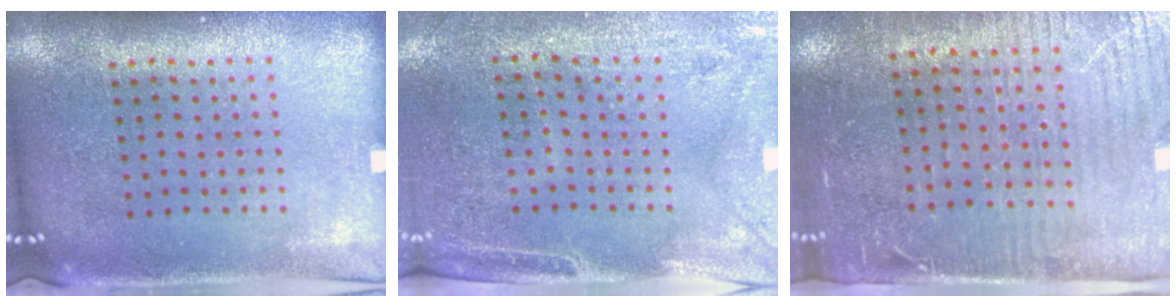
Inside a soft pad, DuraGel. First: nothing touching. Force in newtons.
{"total": 2.9, "press": 2.5, "slide": 1.6}
{"total": 3.6, "press": 3.2, "slide": 1.7}